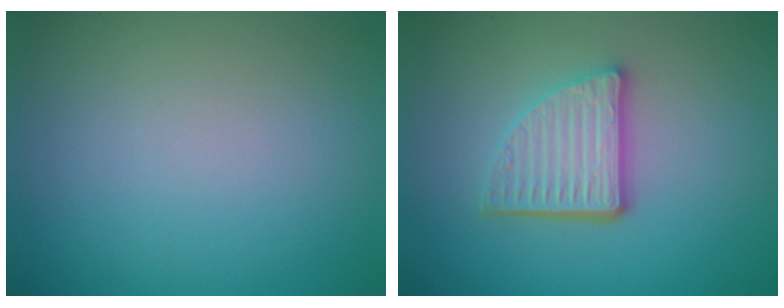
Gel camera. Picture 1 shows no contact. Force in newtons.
{"total": 4.6, "press": 3.4, "slide": 3.1}